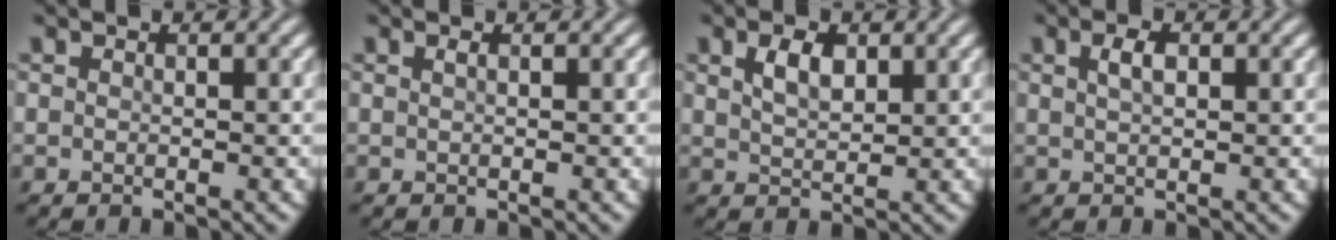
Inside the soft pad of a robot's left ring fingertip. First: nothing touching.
{"total": 0.6, "force": [0.2, 0.2, 0.5], "torque": [-0.007, 0.004, 0.004]}
{"total": 2.6, "force": [1.2, 1.3, 1.9], "torque": [-0.040, 0.002, 0.026]}
{"total": 1.7, "force": [0.6, 0.8, 1.4], "torque": [-0.029, 0.003, 0.012]}